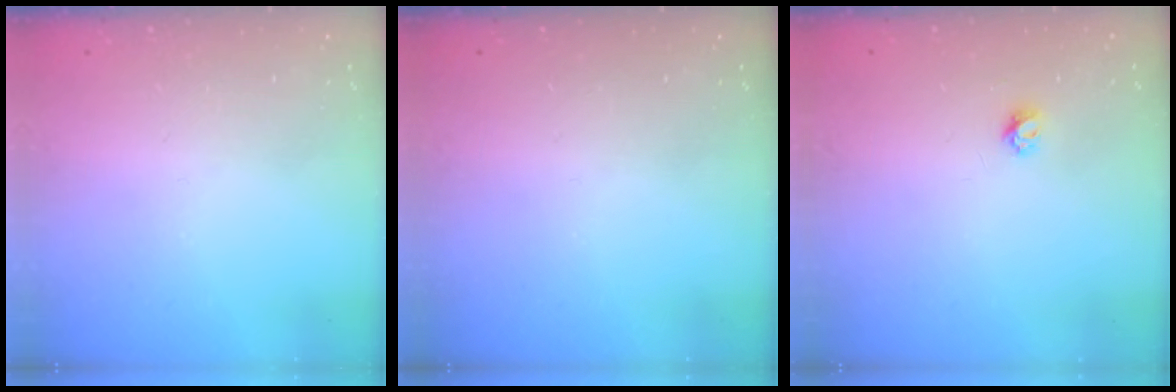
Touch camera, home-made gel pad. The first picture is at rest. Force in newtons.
{"total": 0.0}
{"total": 3.4, "press": 3.4, "slide": 0.3}